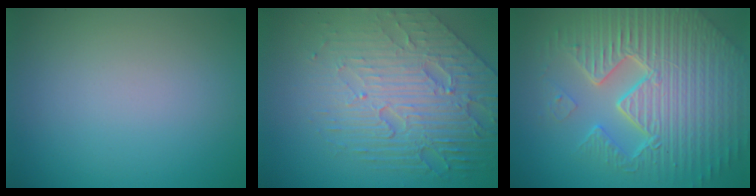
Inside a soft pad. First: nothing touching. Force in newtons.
{"total": 8.4, "press": 5.7, "slide": 6.2}
{"total": 10.8, "press": 6.9, "slide": 8.3}